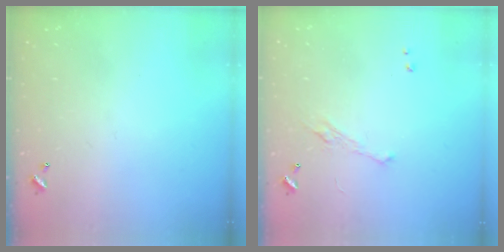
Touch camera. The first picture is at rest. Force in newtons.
{"total": 2.3, "press": 2.1, "slide": 0.8}